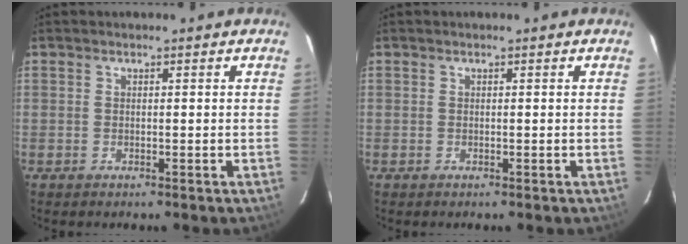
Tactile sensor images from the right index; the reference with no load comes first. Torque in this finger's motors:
{"motor_torque": [0.00, 0.00, 0.03, 0.00]}